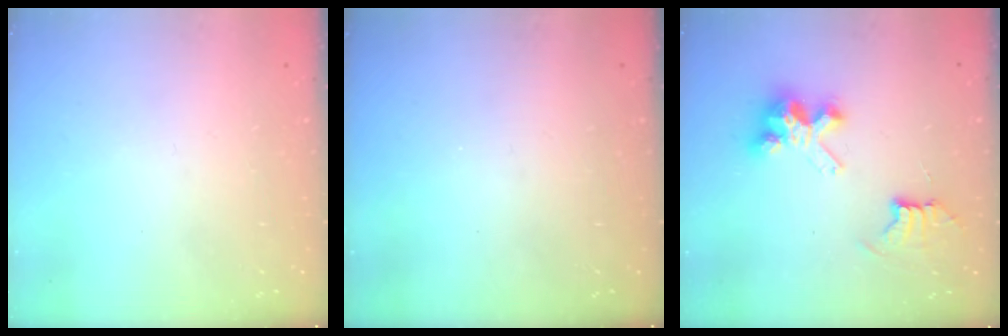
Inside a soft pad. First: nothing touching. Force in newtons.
{"total": 0.0}
{"total": 8.4, "press": 8.3, "slide": 0.6}